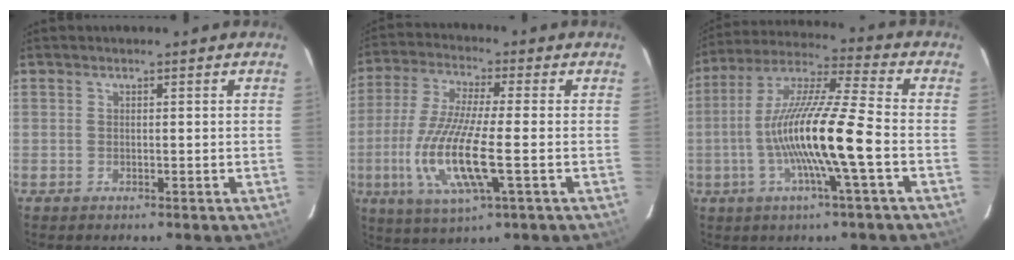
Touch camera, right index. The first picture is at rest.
{"total": 14.4, "force": [-3.5, 2.5, 13.8], "torque": [-0.284, -0.021, -0.064]}
{"total": 16.2, "force": [-3.9, -0.1, 15.8], "torque": [-0.298, 0.000, -0.077]}